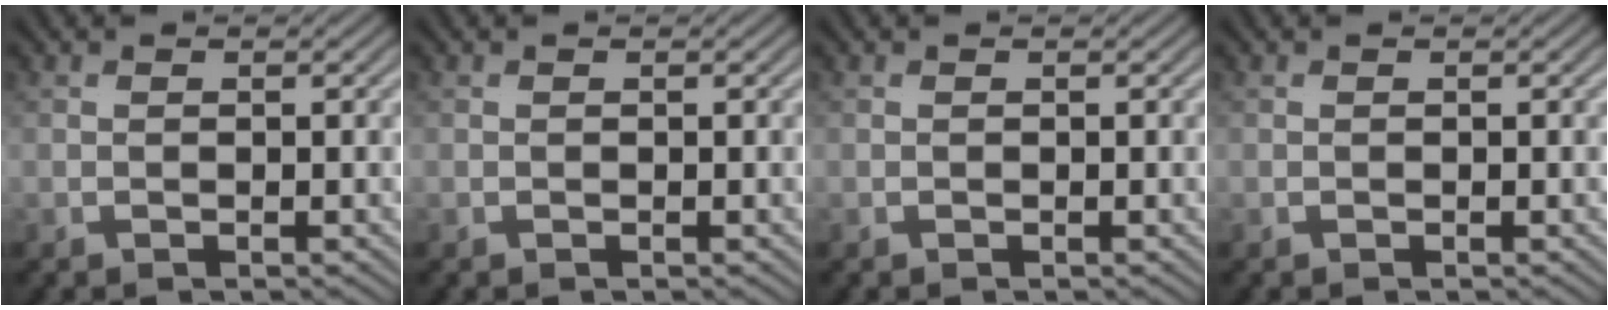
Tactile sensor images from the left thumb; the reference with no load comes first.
{"total": 0.0}
{"total": 0.0}
{"total": 0.0}